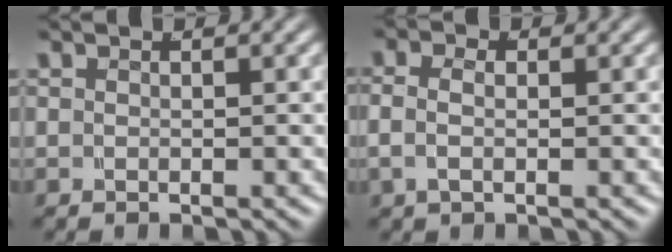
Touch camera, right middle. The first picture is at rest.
{"total": 2.6, "force": [0.0, 1.7, 1.9], "torque": [-0.043, 0.003, -0.002]}